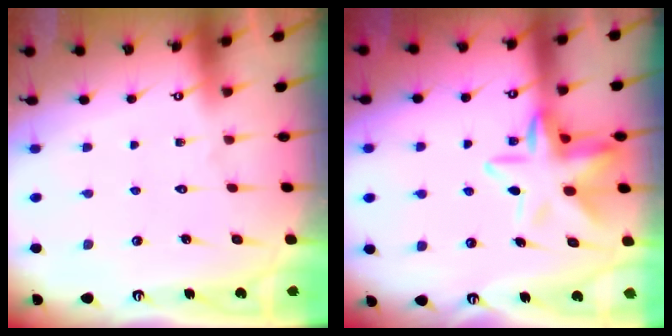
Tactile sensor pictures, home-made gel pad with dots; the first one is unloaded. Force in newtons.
{"total": 11.6, "press": 11.4, "slide": 1.6}